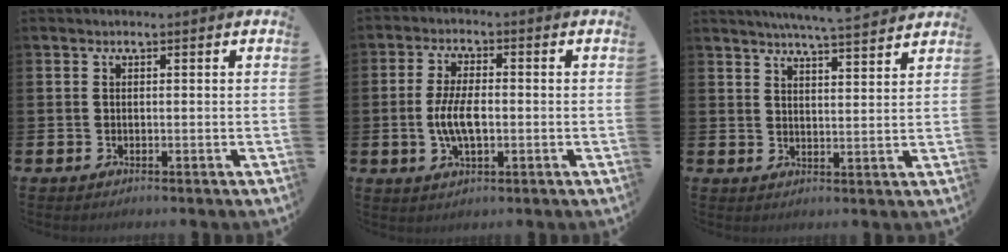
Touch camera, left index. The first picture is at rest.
{"total": 5.7, "force": [-0.6, 2.4, 5.1], "torque": [-0.101, -0.001, -0.014]}
{"total": 5.7, "force": [5.5, -0.8, 1.2], "torque": [-0.023, -0.037, 0.094]}